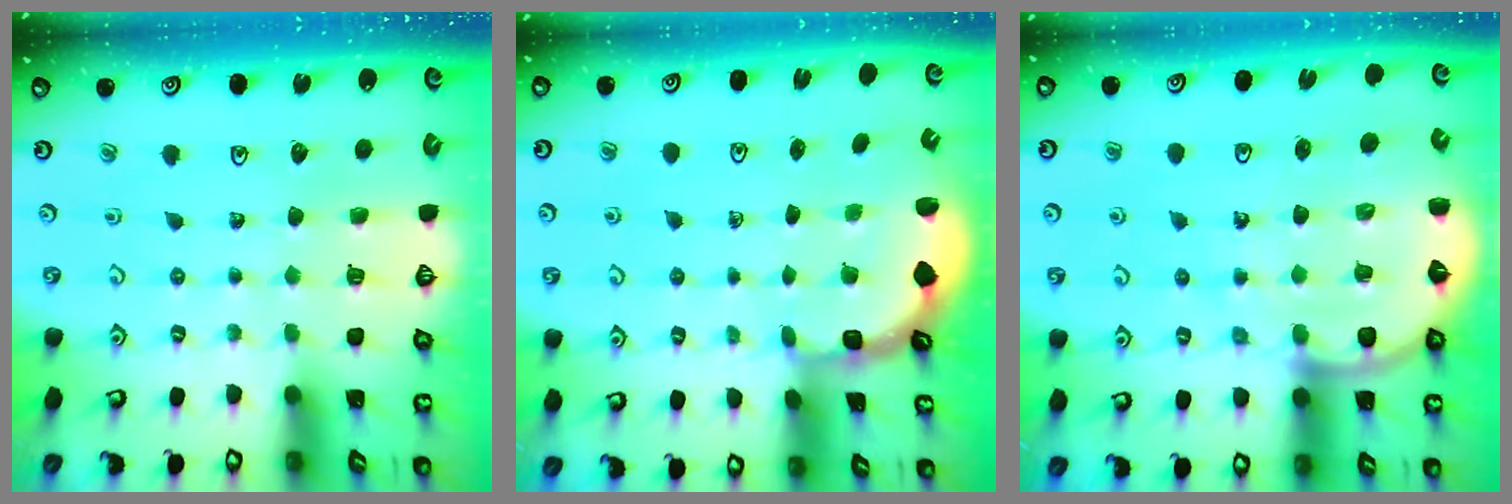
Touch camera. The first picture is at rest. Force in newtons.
{"total": 2.7, "press": 2.1, "slide": 1.7}
{"total": 9.9, "press": 9.7, "slide": 2.2}